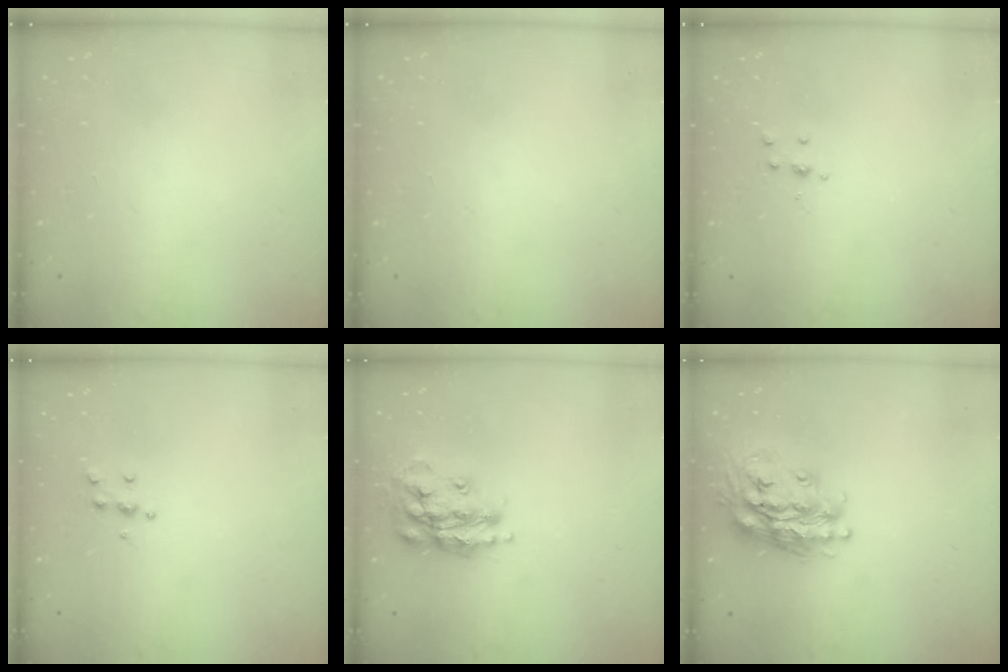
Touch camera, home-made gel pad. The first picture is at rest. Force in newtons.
{"total": 0.0}
{"total": 3.3, "press": 3.3, "slide": 0.4}
{"total": 4.8, "press": 4.7, "slide": 0.6}
{"total": 15.5, "press": 15.4, "slide": 1.3}
{"total": 18.8, "press": 18.8, "slide": 1.5}